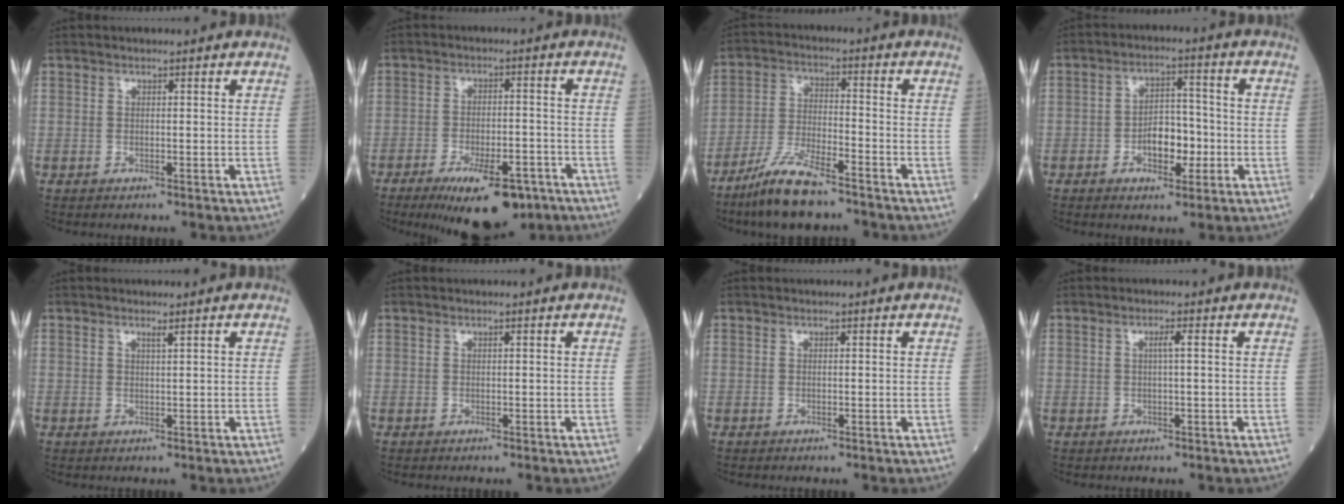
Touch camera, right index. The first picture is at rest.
{"total": 11.7, "force": [-7.7, 3.9, 7.9], "torque": [-0.118, -0.008, -0.114]}
{"total": 9.7, "force": [-7.4, 1.7, 6.0], "torque": [-0.122, -0.022, -0.139]}
{"total": 6.5, "force": [-2.0, 3.3, 5.2], "torque": [-0.088, 0.013, -0.029]}
{"total": 0.8, "force": [0.6, -0.1, 0.5], "torque": [-0.012, -0.001, 0.015]}
{"total": 0.0}
{"total": 0.0}
{"total": 1.3, "force": [0.2, -0.1, 1.3], "torque": [-0.024, 0.003, 0.003]}